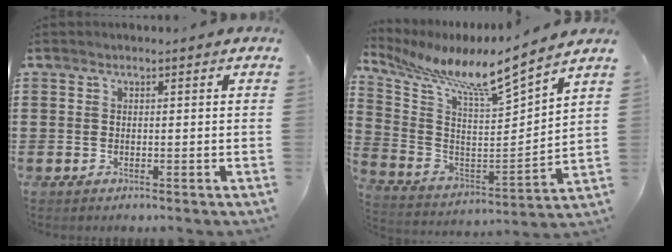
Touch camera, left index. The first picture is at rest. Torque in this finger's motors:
{"motor_torque": [2.14, 0.00, 0.16, 0.11]}